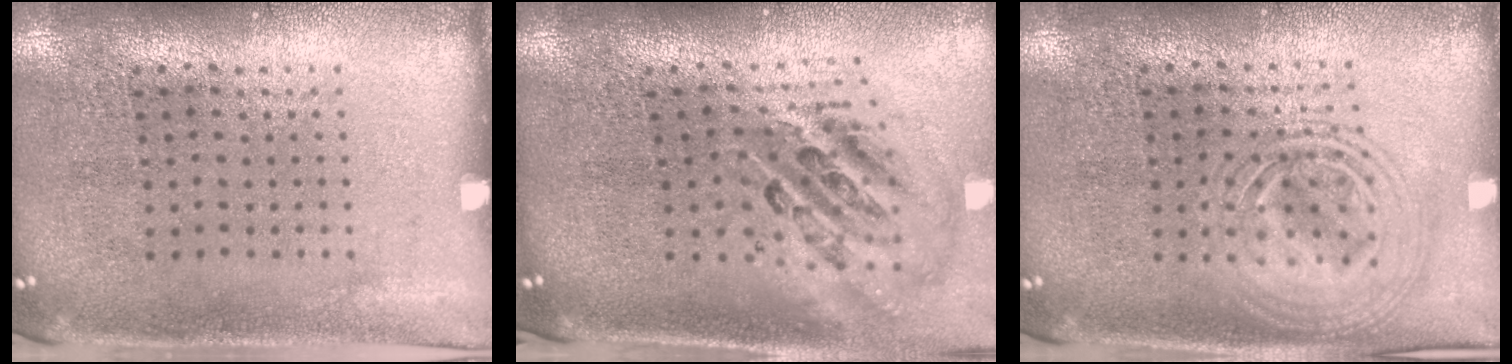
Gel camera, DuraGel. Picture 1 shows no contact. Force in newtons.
{"total": 2.5, "press": 1.7, "slide": 1.9}
{"total": 2.9, "press": 2.9, "slide": 0.3}